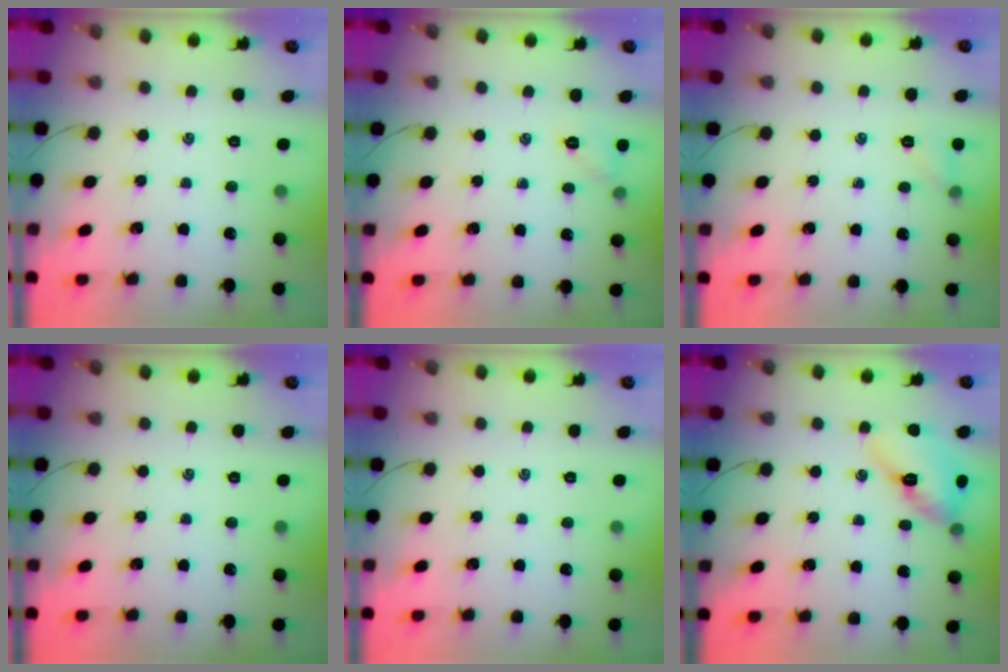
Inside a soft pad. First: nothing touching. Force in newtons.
{"total": 6.0, "press": 5.8, "slide": 1.6}
{"total": 5.0, "press": 4.8, "slide": 1.5}
{"total": 0.0}
{"total": 0.0}
{"total": 13.0, "press": 12.9, "slide": 1.6}